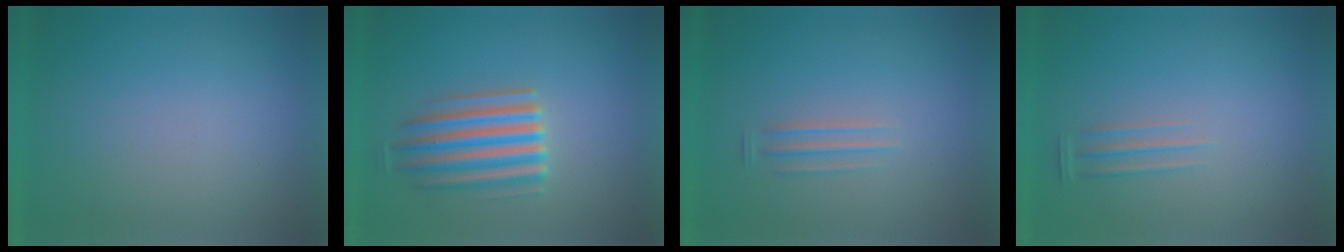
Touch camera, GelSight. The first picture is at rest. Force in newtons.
{"total": 5.5}
{"total": 1.6}
{"total": 1.2}